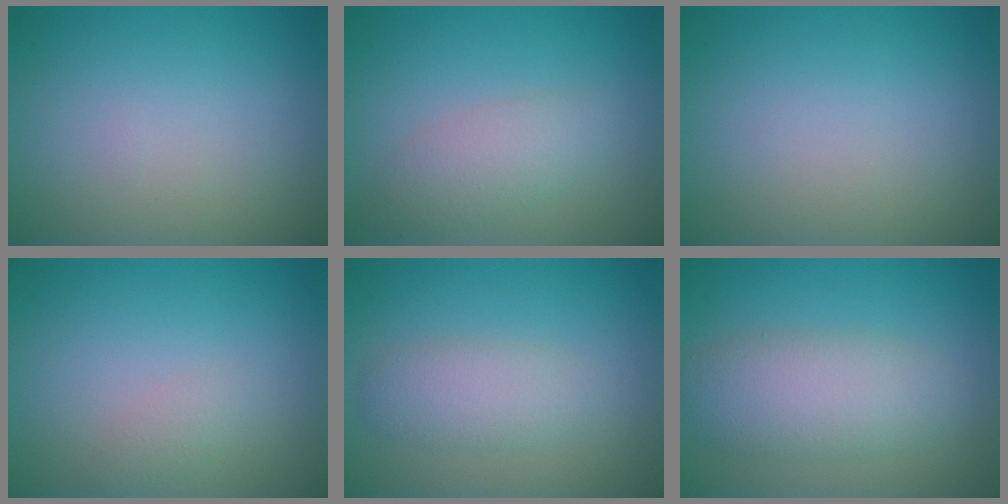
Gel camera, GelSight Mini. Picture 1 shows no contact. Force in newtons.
{"total": 3.0, "press": 3.0, "slide": 0.1}
{"total": 0.0}
{"total": 1.1, "press": 1.1, "slide": 0.0}
{"total": 2.9, "press": 2.9, "slide": 0.0}
{"total": 5.1, "press": 5.1, "slide": 0.1}